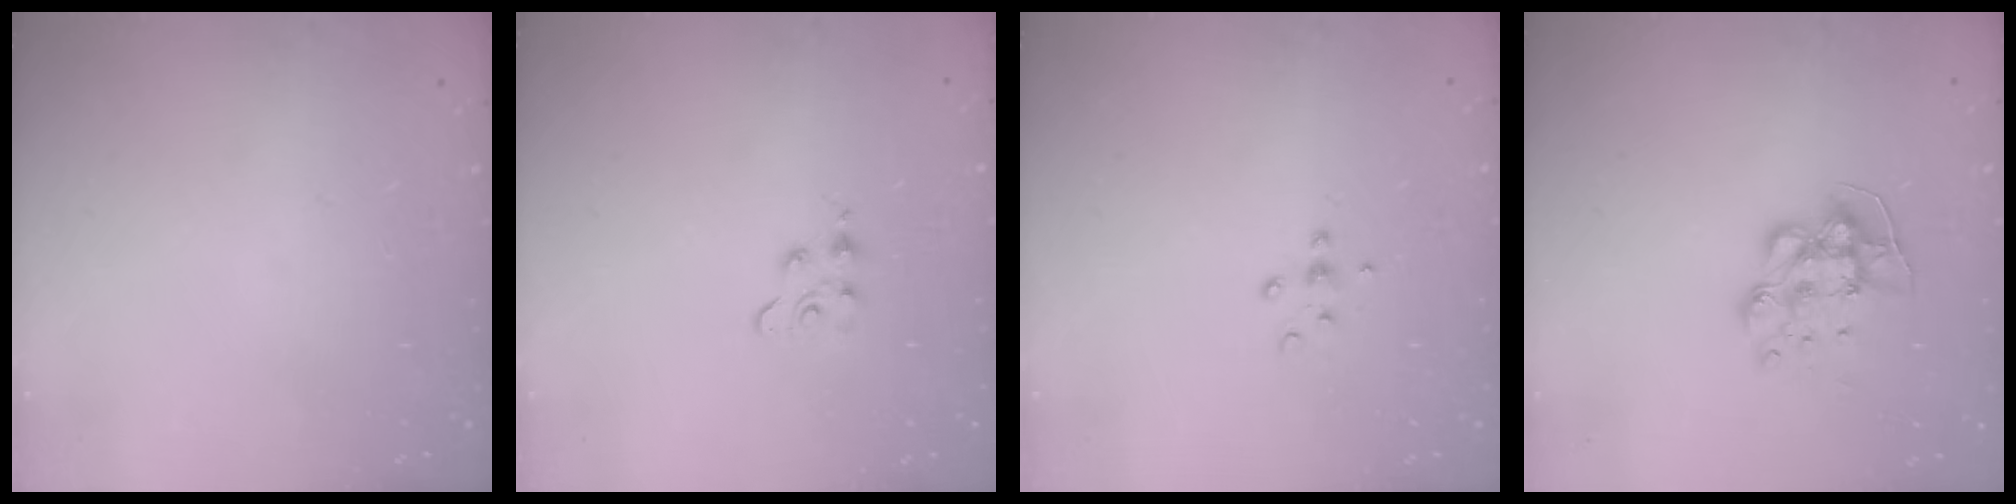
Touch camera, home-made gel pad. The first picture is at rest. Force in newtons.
{"total": 3.0, "press": 3.0, "slide": 0.3}
{"total": 5.4, "press": 5.0, "slide": 2.0}
{"total": 10.7, "press": 10.7, "slide": 0.7}